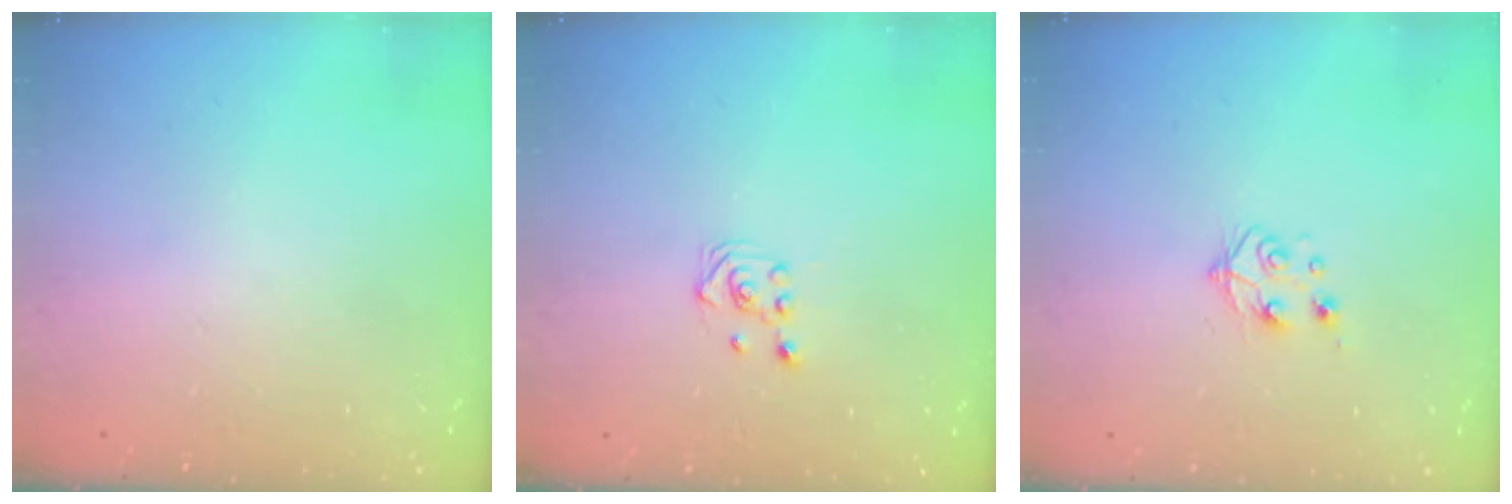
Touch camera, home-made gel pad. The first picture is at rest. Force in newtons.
{"total": 2.7, "press": 2.4, "slide": 1.2}
{"total": 6.9, "press": 6.8, "slide": 1.0}